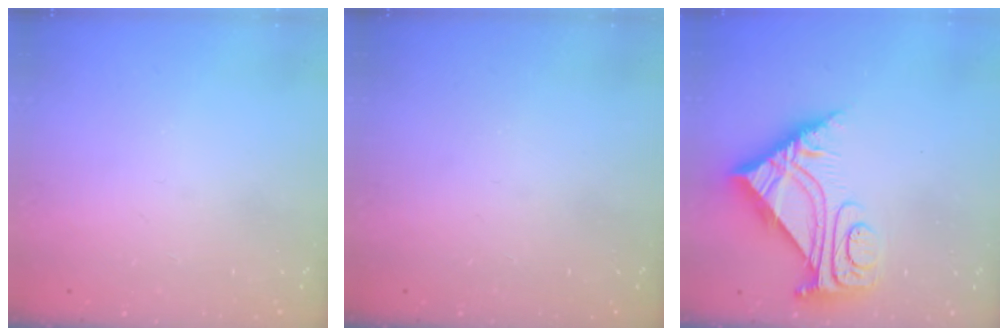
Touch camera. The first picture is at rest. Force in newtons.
{"total": 0.0}
{"total": 7.5, "press": 7.4, "slide": 0.8}